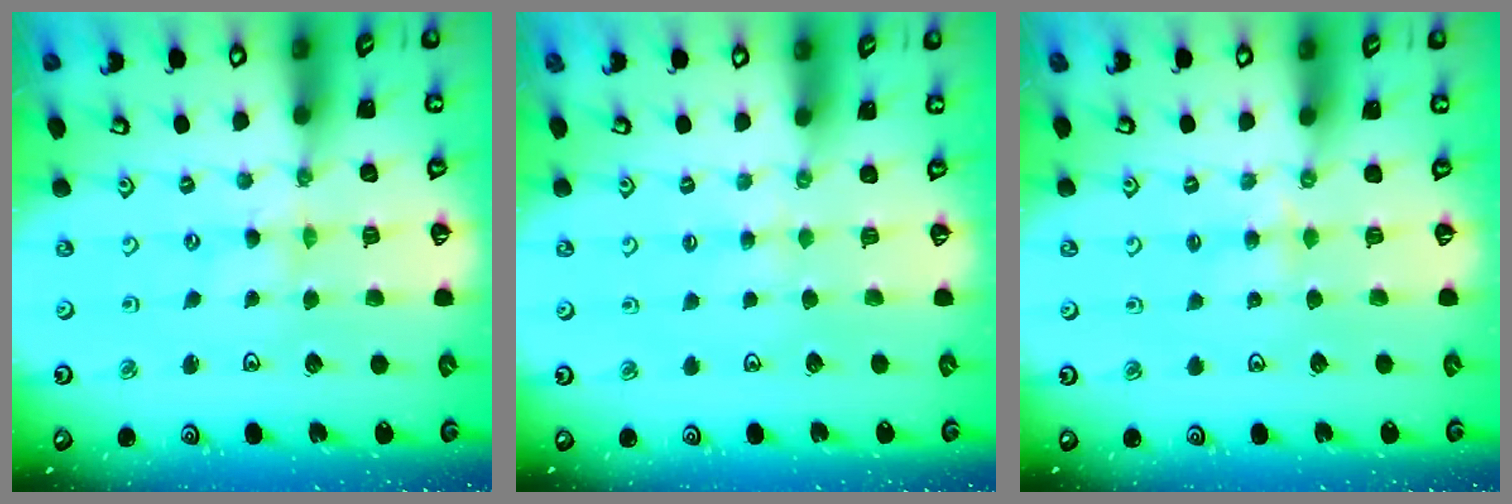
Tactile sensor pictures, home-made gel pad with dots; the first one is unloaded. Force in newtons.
{"total": 2.7, "press": 2.7, "slide": 0.6}
{"total": 3.2, "press": 3.2, "slide": 0.5}